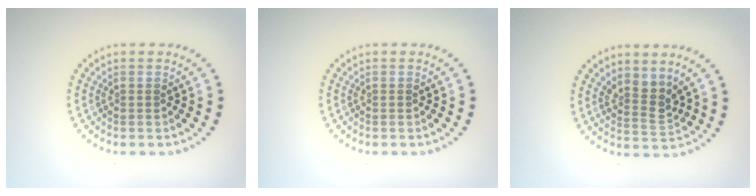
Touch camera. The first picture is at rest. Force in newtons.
{"total": 0.0}
{"total": 2.5, "press": 1.9, "slide": 1.6}